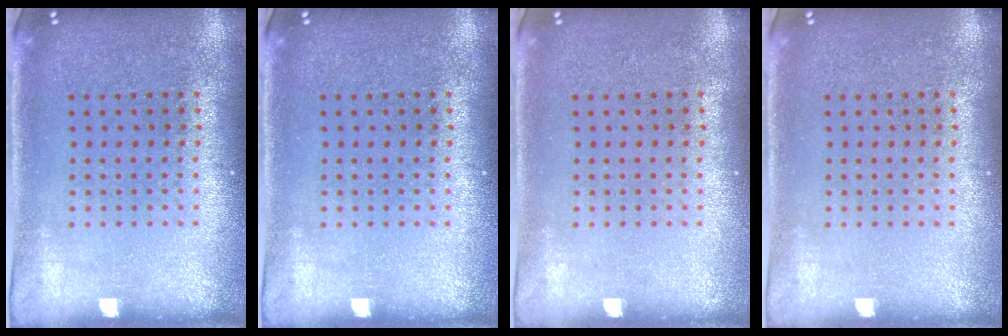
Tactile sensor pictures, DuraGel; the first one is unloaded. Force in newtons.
{"total": 0.0}
{"total": 0.0}
{"total": 0.0}